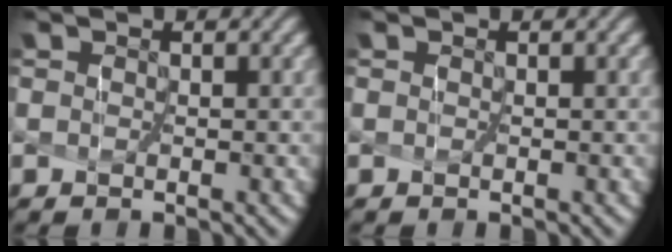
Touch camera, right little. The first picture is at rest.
{"total": 0.0}